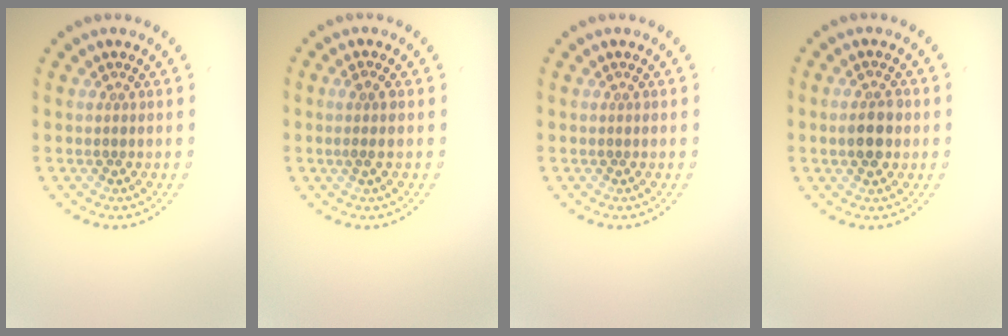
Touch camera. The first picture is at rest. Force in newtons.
{"total": 1.3, "press": 1.1, "slide": 0.8}
{"total": 0.0}
{"total": 2.9, "press": 2.9, "slide": 0.2}